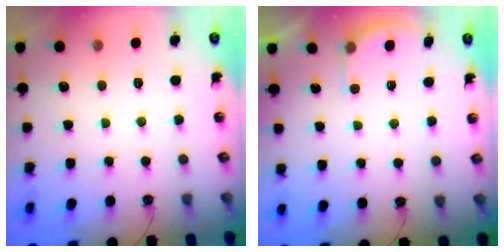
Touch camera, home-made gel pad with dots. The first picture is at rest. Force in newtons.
{"total": 2.1, "press": 2.1, "slide": 0.1}